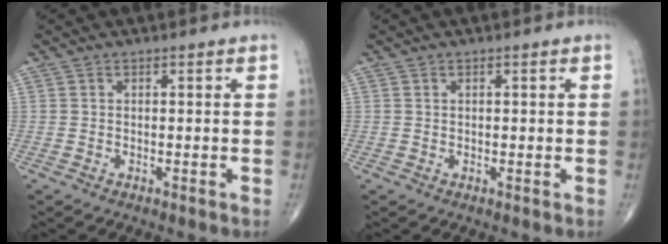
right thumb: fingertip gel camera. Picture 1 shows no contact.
{"total": 0.0}